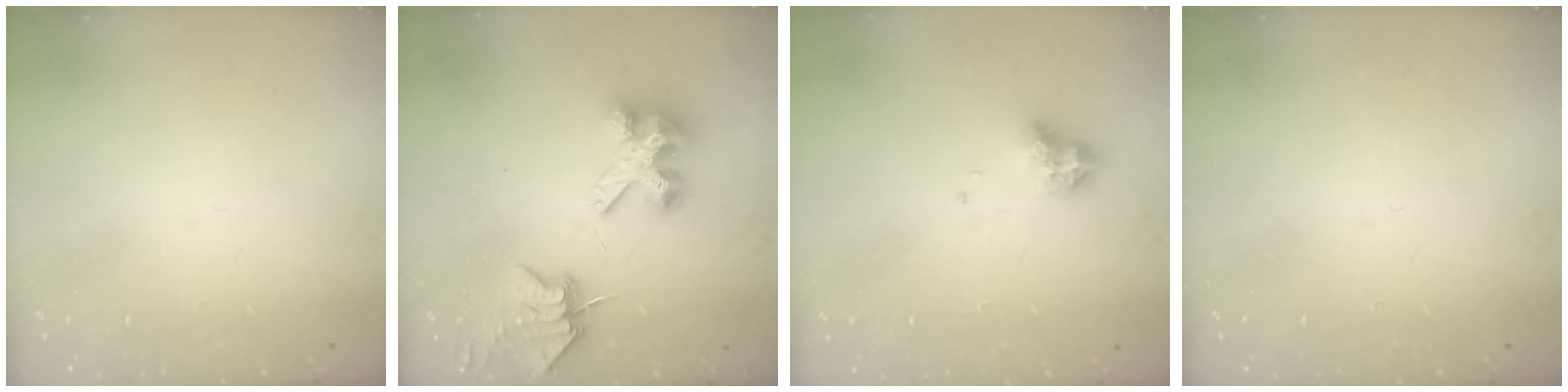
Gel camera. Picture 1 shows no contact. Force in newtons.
{"total": 6.7, "press": 6.7, "slide": 0.9}
{"total": 7.9, "press": 7.9, "slide": 0.4}
{"total": 0.0}